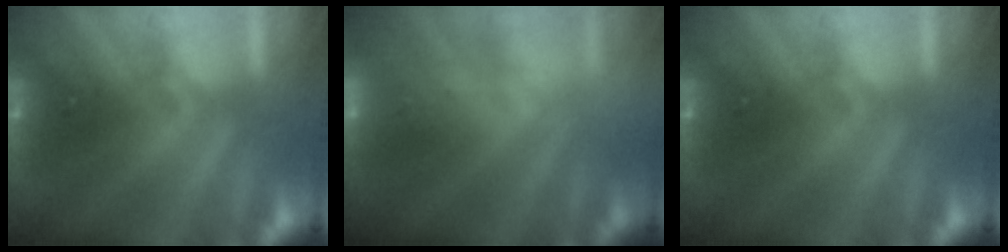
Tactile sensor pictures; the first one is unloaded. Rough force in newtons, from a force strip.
{"total": 2.4}
{"total": 0.0}